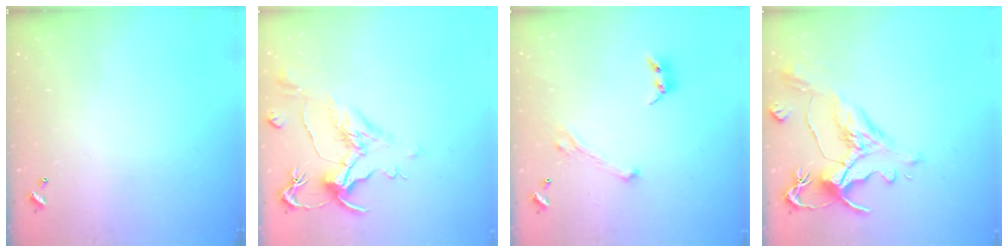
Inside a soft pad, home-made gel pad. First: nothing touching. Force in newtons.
{"total": 1.6, "press": 0.8, "slide": 1.5}
{"total": 3.7, "press": 3.5, "slide": 1.2}
{"total": 1.6, "press": 0.3, "slide": 1.5}